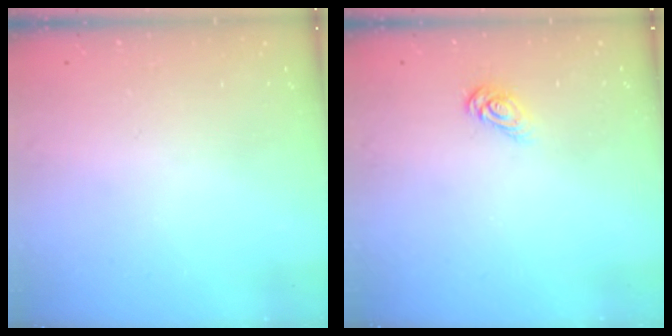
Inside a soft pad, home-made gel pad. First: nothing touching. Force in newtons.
{"total": 5.0, "press": 5.0, "slide": 0.5}